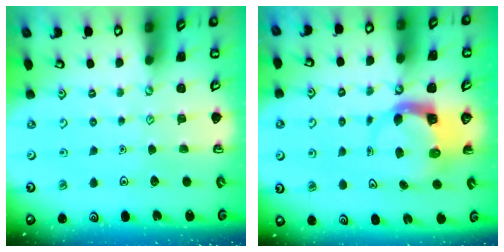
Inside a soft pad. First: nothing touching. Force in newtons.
{"total": 4.0, "press": 3.9, "slide": 0.6}